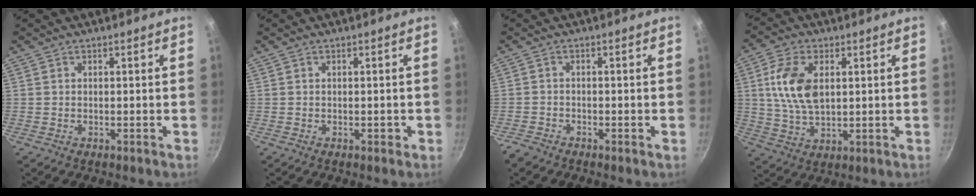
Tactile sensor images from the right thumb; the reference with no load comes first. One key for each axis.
{"total": 0.7, "fx": -0.2, "fy": 0.5, "fz": 0.4, "tx": 0.001, "ty": 0.003, "tz": -0.003}
{"total": 2.1, "fx": -1.8, "fy": 1.0, "fz": 0.4, "tx": -0.016, "ty": 0.012, "tz": -0.038}
{"total": 11.1, "fx": 2.4, "fy": 6.4, "fz": 8.8, "tx": -0.161, "ty": -0.006, "tz": 0.046}